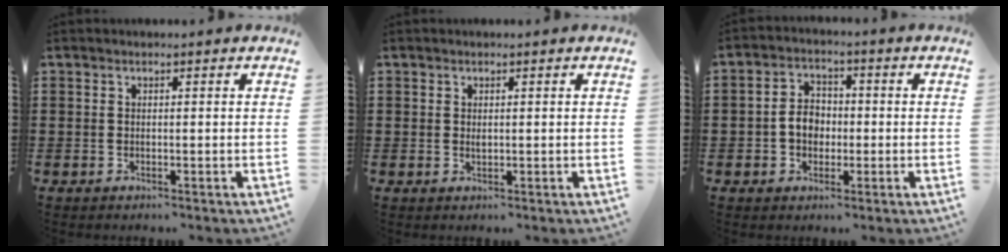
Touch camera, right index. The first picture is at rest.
{"total": 0.8, "force": [0.2, 0.6, 0.5], "torque": [-0.012, 0.003, 0.005]}
{"total": 4.6, "force": [-0.7, 3.6, 2.8], "torque": [-0.059, 0.011, -0.016]}